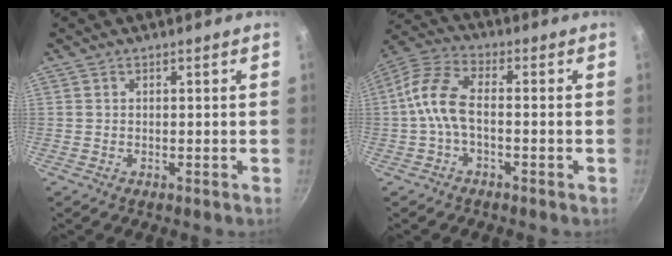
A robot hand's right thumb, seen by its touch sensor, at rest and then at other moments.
{"total": 8.2, "force": [-1.9, 4.2, 6.8], "torque": [-0.148, 0.033, -0.051]}